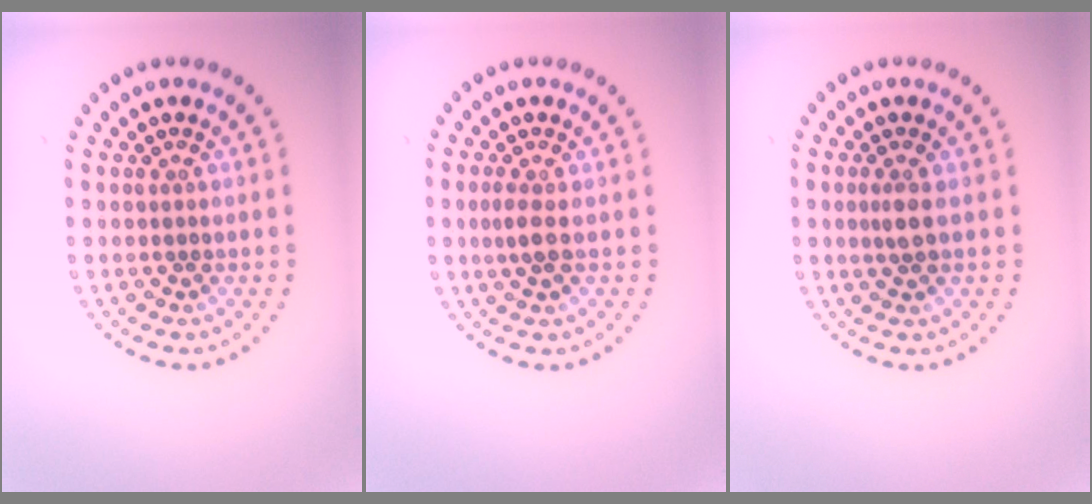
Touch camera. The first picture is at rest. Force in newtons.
{"total": 1.4, "press": 1.2, "slide": 0.8}
{"total": 1.5, "press": 1.1, "slide": 1.0}